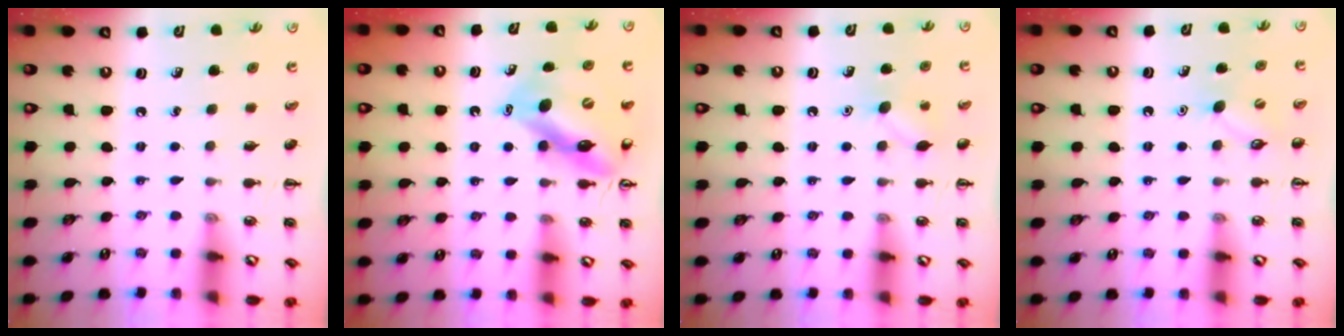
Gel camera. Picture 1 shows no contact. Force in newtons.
{"total": 11.0, "press": 10.5, "slide": 3.4}
{"total": 7.5, "press": 7.3, "slide": 1.8}
{"total": 5.5, "press": 5.3, "slide": 1.4}